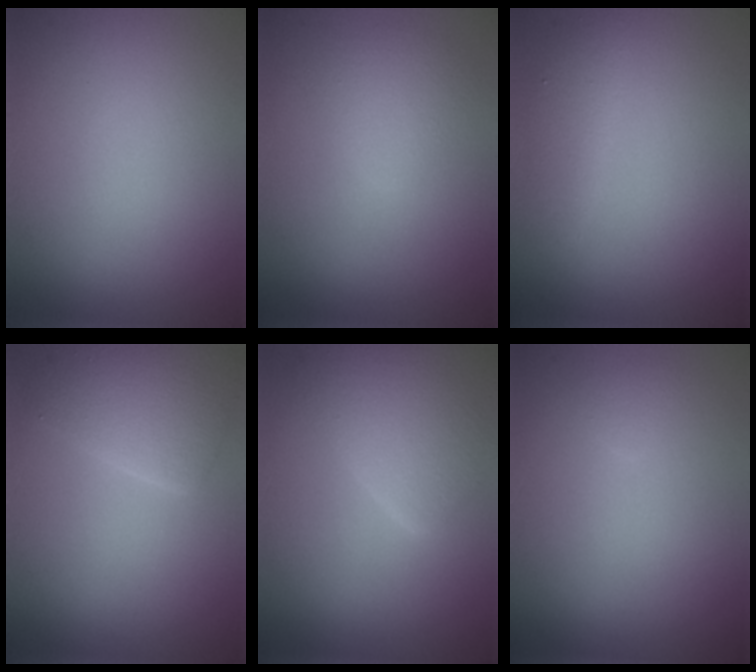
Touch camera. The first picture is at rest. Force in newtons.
{"total": 2.0, "press": 1.9, "slide": 0.1}
{"total": 1.6, "press": 1.6, "slide": 0.1}
{"total": 3.7, "press": 3.7, "slide": 0.2}
{"total": 6.2, "press": 6.2, "slide": 0.1}
{"total": 0.6, "press": 0.6, "slide": 0.1}